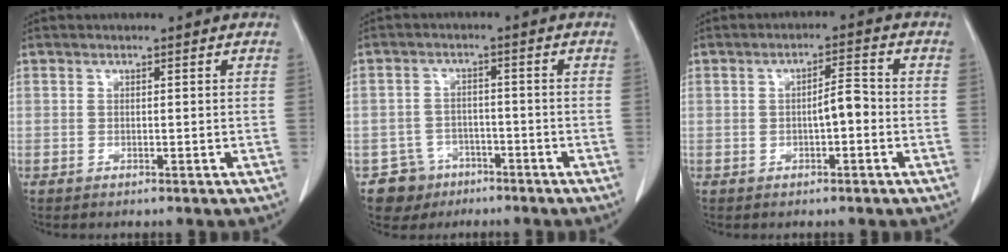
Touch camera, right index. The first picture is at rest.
{"total": 5.5, "force": [-3.3, 4.4, -0.2], "torque": [0.003, 0.010, -0.051]}
{"total": 3.5, "force": [-0.4, 0.9, 3.4], "torque": [-0.049, 0.013, -0.002]}